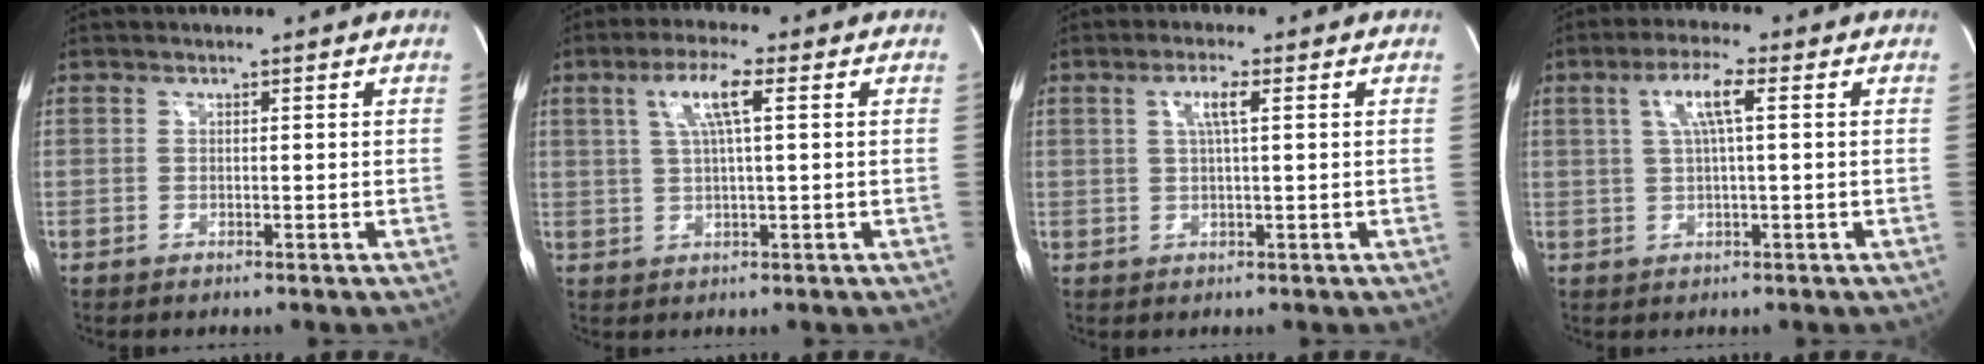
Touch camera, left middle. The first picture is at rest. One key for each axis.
{"total": 6.1, "fx": 2.0, "fy": 0.4, "fz": 5.8, "tx": -0.113, "ty": 0.008, "tz": 0.039}
{"total": 3.3, "fx": 1.0, "fy": 0.2, "fz": 3.2, "tx": -0.060, "ty": 0.003, "tz": 0.019}
{"total": 5.6, "fx": 1.6, "fy": 0.3, "fz": 5.4, "tx": -0.104, "ty": 0.010, "tz": 0.031}